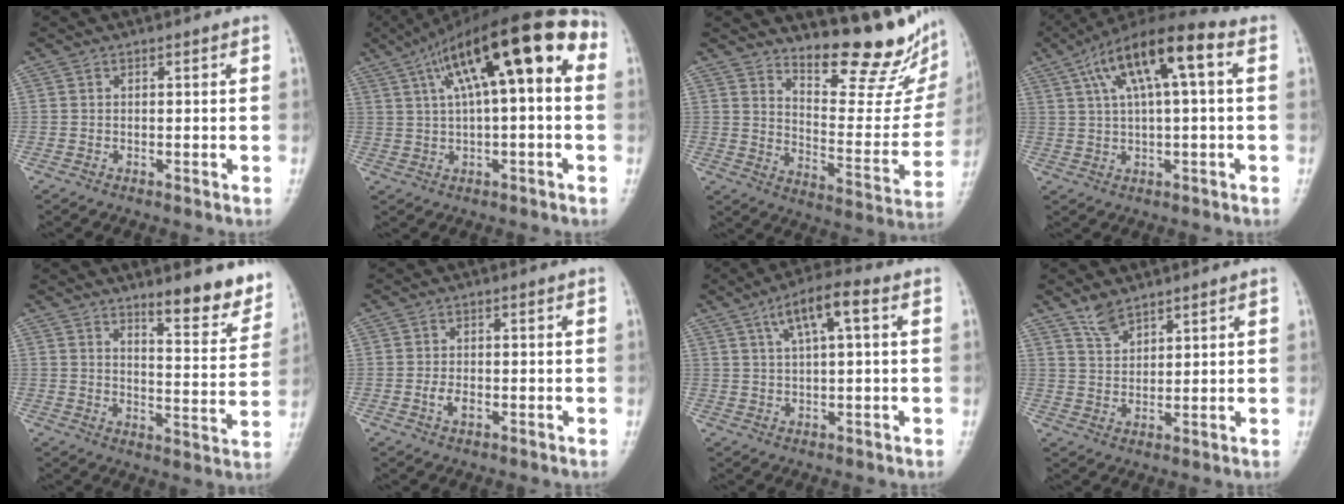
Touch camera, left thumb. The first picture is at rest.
{"total": 18.3, "force": [4.6, 5.8, 16.7], "torque": [-0.246, 0.047, 0.063]}
{"total": 16.9, "force": [14.0, 4.0, 8.6], "torque": [-0.083, -0.131, 0.202]}
{"total": 14.2, "force": [4.3, 4.3, 12.8], "torque": [-0.225, 0.033, 0.068]}
{"total": 10.2, "force": [7.6, 2.6, 6.3], "torque": [-0.052, -0.056, 0.109]}
{"total": 2.3, "force": [-0.9, 1.3, 1.7], "torque": [-0.033, 0.007, -0.015]}
{"total": 8.0, "force": [2.9, 2.0, 7.1], "torque": [-0.131, 0.015, 0.049]}
{"total": 4.2, "force": [3.4, 1.7, 1.8], "torque": [-0.025, -0.020, 0.071]}